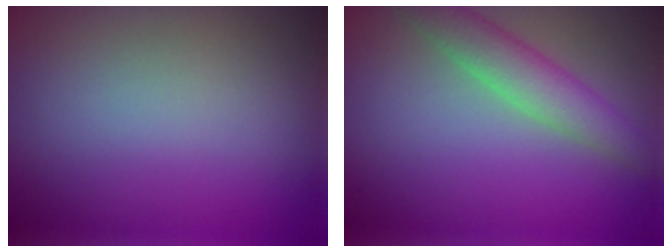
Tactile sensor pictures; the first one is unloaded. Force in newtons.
{"total": 3.8, "press": 3.8, "slide": 0.2}